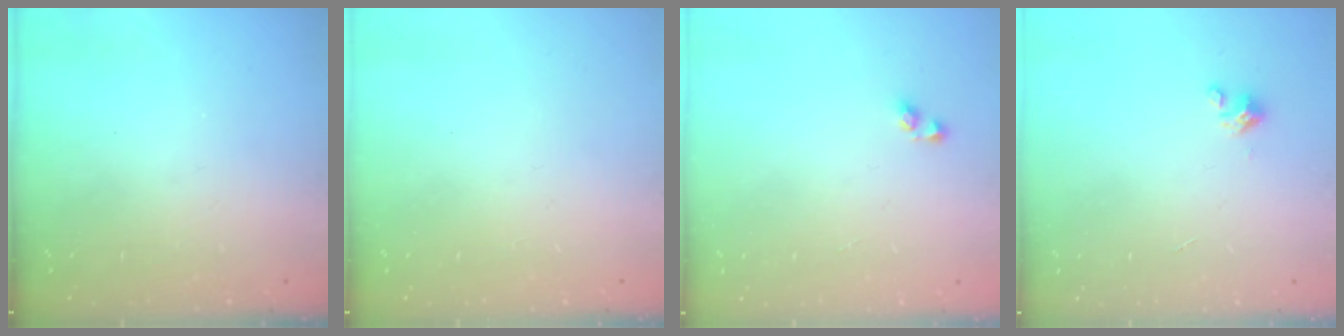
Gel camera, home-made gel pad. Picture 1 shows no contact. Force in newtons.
{"total": 0.0}
{"total": 2.9, "press": 2.9, "slide": 0.2}
{"total": 2.0, "press": 2.0, "slide": 0.2}